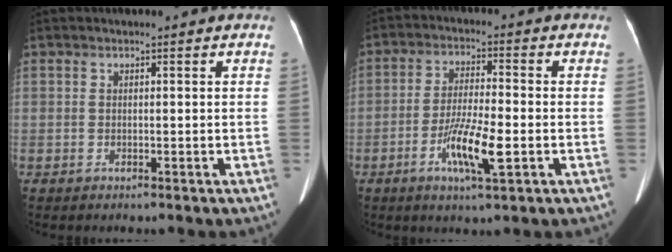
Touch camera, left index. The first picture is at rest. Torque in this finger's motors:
{"motor_torque": [0.76, 0.15, 0.35, 0.17]}